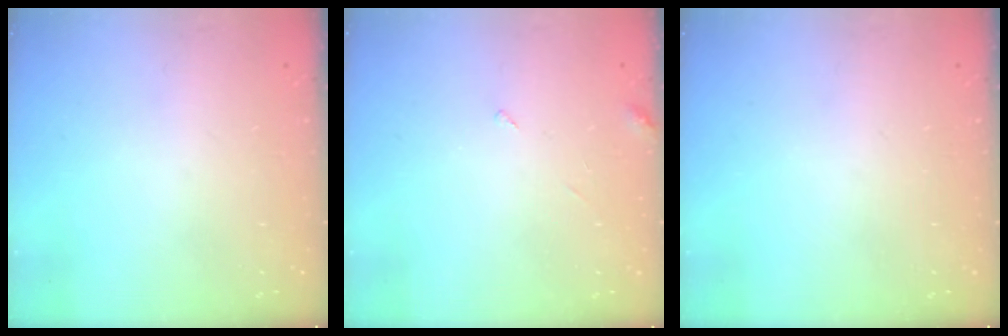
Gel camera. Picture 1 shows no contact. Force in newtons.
{"total": 3.4, "press": 3.4, "slide": 0.3}
{"total": 0.0}